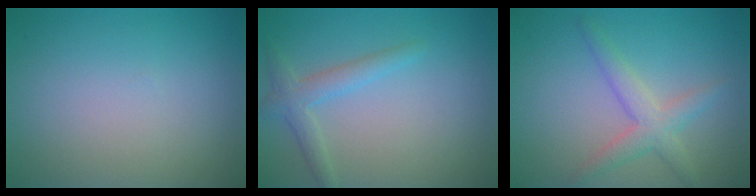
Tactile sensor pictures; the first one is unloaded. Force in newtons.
{"total": 2.3, "press": 2.3, "slide": 0.2}
{"total": 3.1, "press": 3.1, "slide": 0.1}